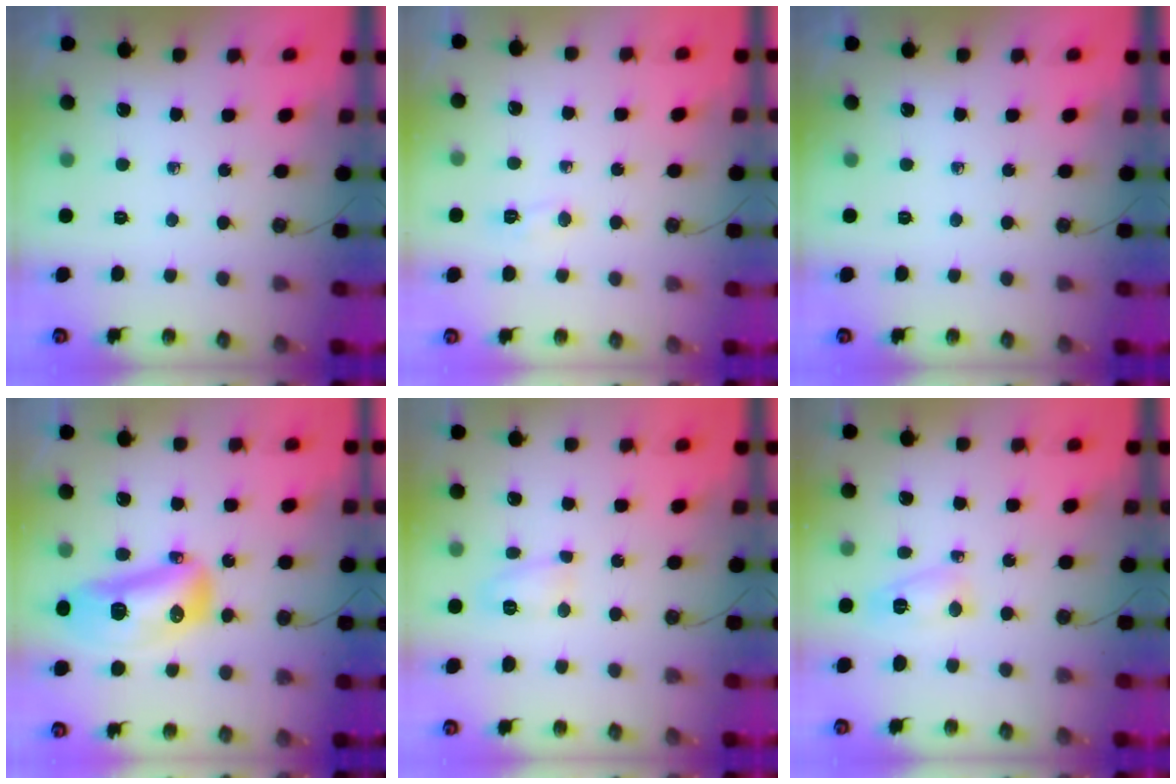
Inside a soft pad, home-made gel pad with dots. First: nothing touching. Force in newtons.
{"total": 5.3, "press": 5.0, "slide": 1.7}
{"total": 0.0}
{"total": 16.0, "press": 15.9, "slide": 1.8}
{"total": 6.0, "press": 6.0, "slide": 0.6}
{"total": 4.8, "press": 4.8, "slide": 0.3}